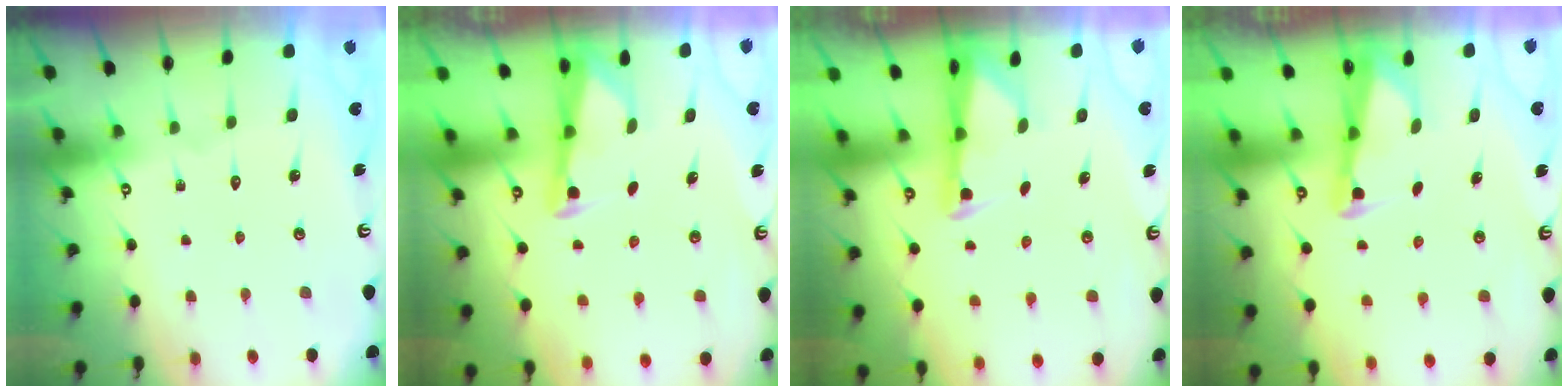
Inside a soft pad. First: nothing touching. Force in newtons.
{"total": 2.8, "press": 2.8, "slide": 0.2}
{"total": 2.1, "press": 2.1, "slide": 0.4}
{"total": 2.5, "press": 2.5, "slide": 0.2}